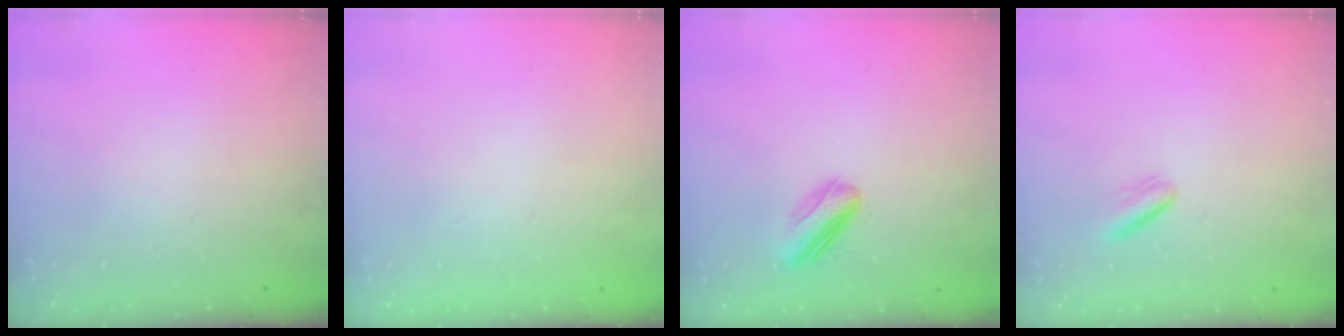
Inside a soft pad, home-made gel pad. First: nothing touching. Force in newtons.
{"total": 2.2, "press": 2.2, "slide": 0.1}
{"total": 5.9, "press": 5.9, "slide": 0.5}
{"total": 3.2, "press": 3.1, "slide": 1.0}